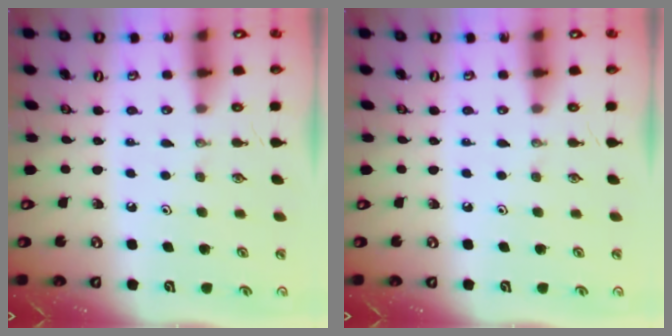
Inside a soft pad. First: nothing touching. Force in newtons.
{"total": 0.0}